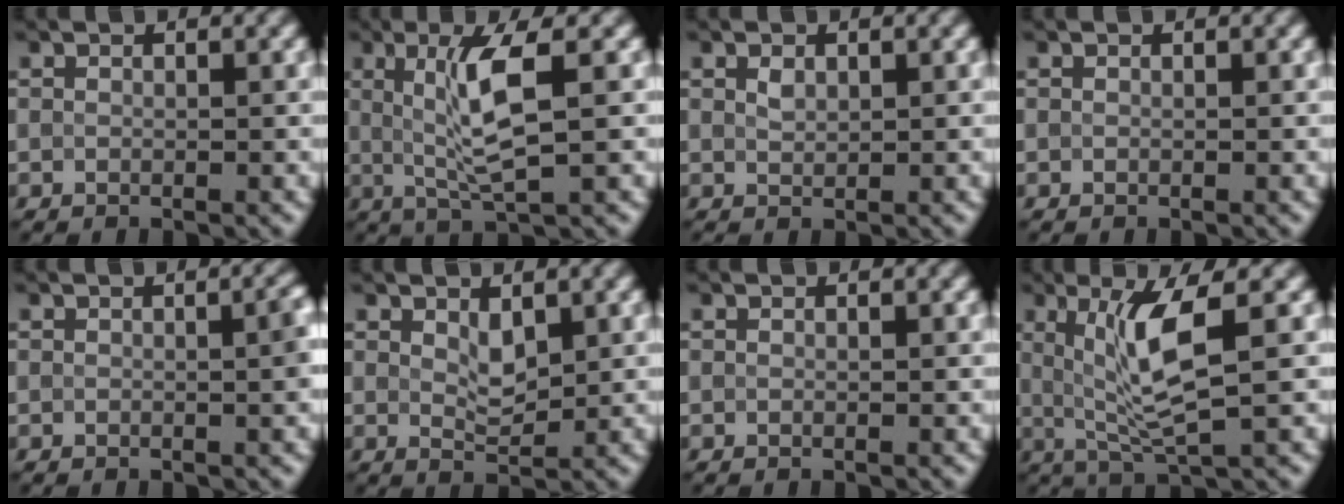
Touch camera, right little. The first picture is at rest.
{"total": 5.0, "force": [0.8, 0.8, 4.9], "torque": [-0.100, -0.001, 0.022]}
{"total": 0.9, "force": [0.6, 0.5, 0.6], "torque": [-0.016, 0.002, 0.012]}
{"total": 0.0}
{"total": 1.4, "force": [-0.2, 0.2, 1.3], "torque": [-0.021, 0.002, 0.000]}
{"total": 2.0, "force": [0.9, 0.9, 1.5], "torque": [-0.032, -0.002, 0.021]}
{"total": 0.0}
{"total": 5.5, "force": [1.1, 0.8, 5.3], "torque": [-0.111, 0.000, 0.029]}